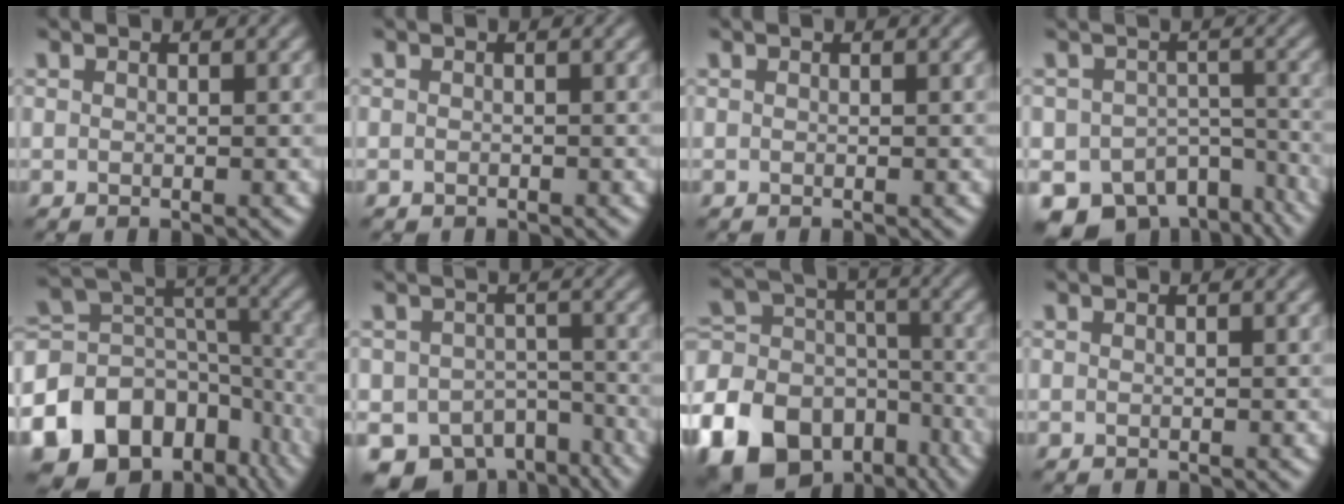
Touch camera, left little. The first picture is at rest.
{"total": 0.0}
{"total": 0.0}
{"total": 9.4, "force": [-6.8, 5.5, 3.4], "torque": [-0.039, -0.018, -0.087]}
{"total": 14.5, "force": [-7.8, 10.5, 6.3], "torque": [-0.147, -0.001, -0.117]}
{"total": 7.9, "force": [-5.7, 4.7, 2.8], "torque": [-0.033, -0.019, -0.077]}
{"total": 19.3, "force": [-11.2, 14.0, 7.2], "torque": [-0.172, -0.056, -0.181]}
{"total": 0.0}